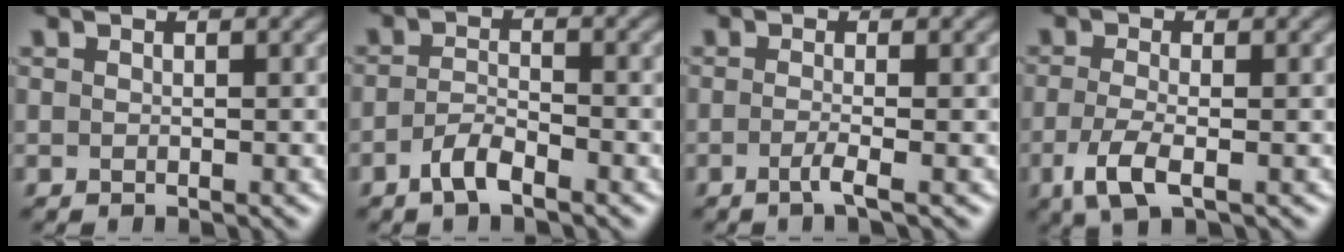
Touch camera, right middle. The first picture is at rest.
{"total": 2.4, "force": [-1.6, 0.7, 1.7], "torque": [-0.038, 0.003, -0.036]}
{"total": 1.9, "force": [-0.8, 0.4, 1.6], "torque": [-0.026, -0.004, -0.023]}
{"total": 3.4, "force": [-1.4, 1.1, 2.9], "torque": [-0.069, -0.008, -0.031]}